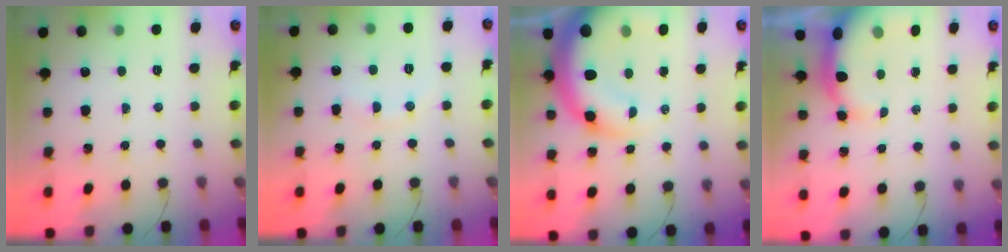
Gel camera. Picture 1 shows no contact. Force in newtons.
{"total": 6.0, "press": 5.8, "slide": 1.2}
{"total": 17.1, "press": 16.7, "slide": 3.6}
{"total": 6.2, "press": 6.0, "slide": 1.3}